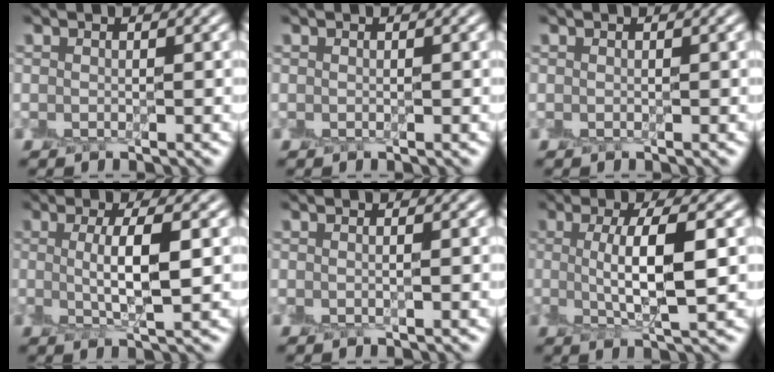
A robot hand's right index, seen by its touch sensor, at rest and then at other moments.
{"total": 0.0}
{"total": 0.0}
{"total": 4.3, "force": [0.4, 0.8, 4.2], "torque": [-0.081, 0.002, 0.008]}
{"total": 0.7, "force": [0.0, 0.0, 0.7], "torque": [-0.012, -0.002, -0.002]}
{"total": 5.9, "force": [0.5, 1.4, 5.7], "torque": [-0.106, 0.004, 0.006]}